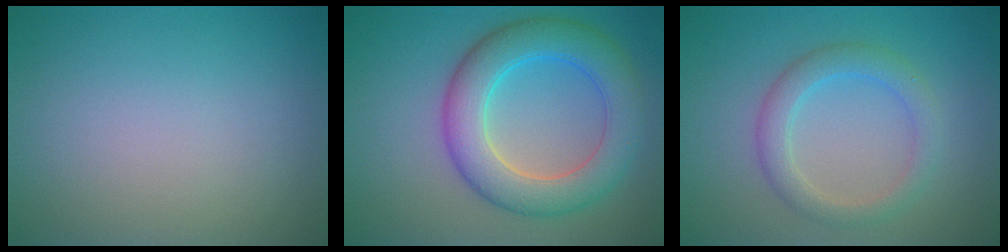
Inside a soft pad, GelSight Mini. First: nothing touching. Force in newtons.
{"total": 7.1, "press": 7.1, "slide": 0.1}
{"total": 3.1, "press": 3.1, "slide": 0.1}